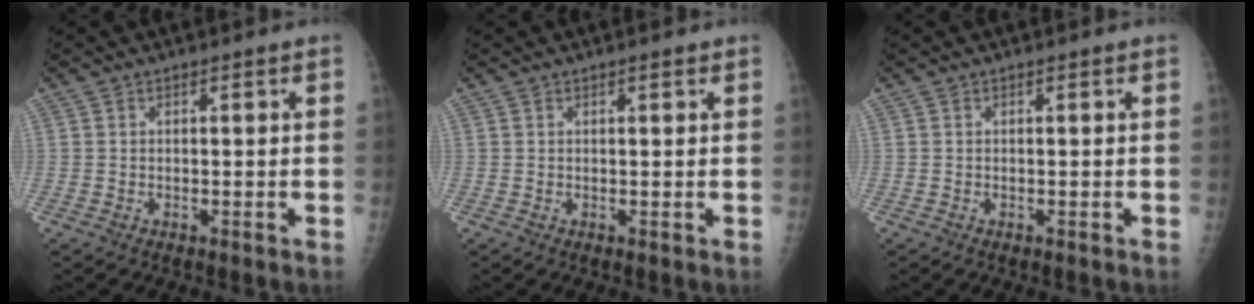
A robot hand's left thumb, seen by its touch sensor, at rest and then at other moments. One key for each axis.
{"total": 0.8, "fx": 0.6, "fy": 0.2, "fz": 0.6, "tx": -0.009, "ty": -0.001, "tz": 0.008}
{"total": 0.0}